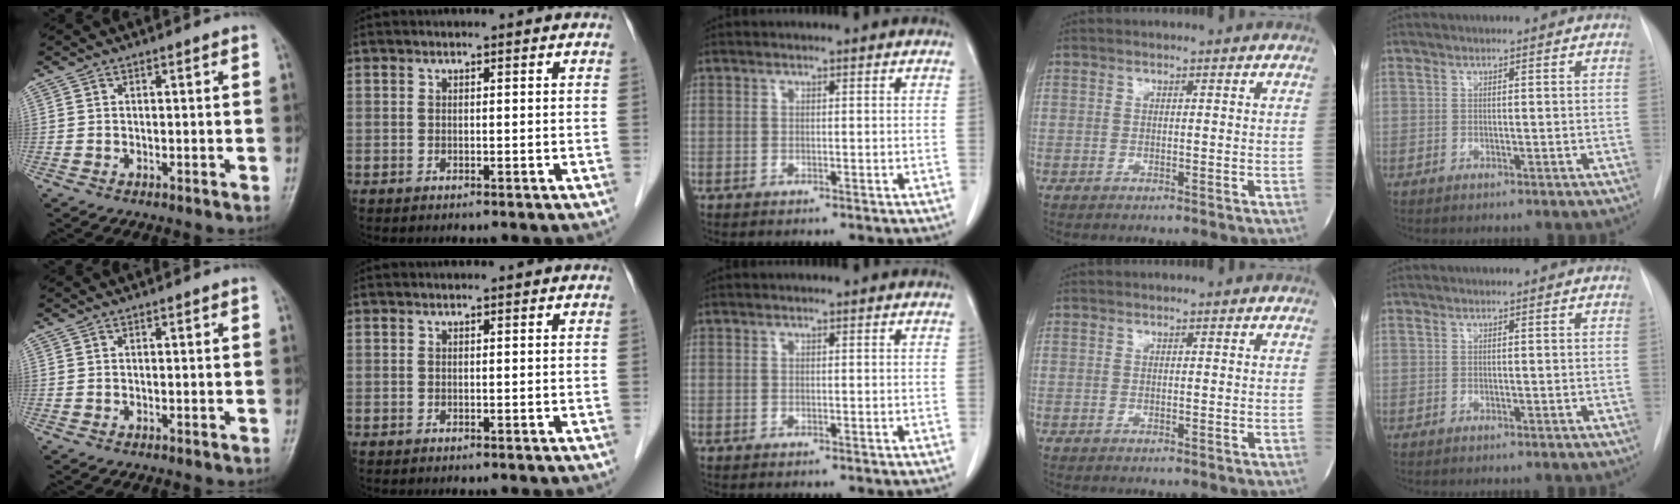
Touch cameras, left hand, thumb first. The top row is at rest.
{}